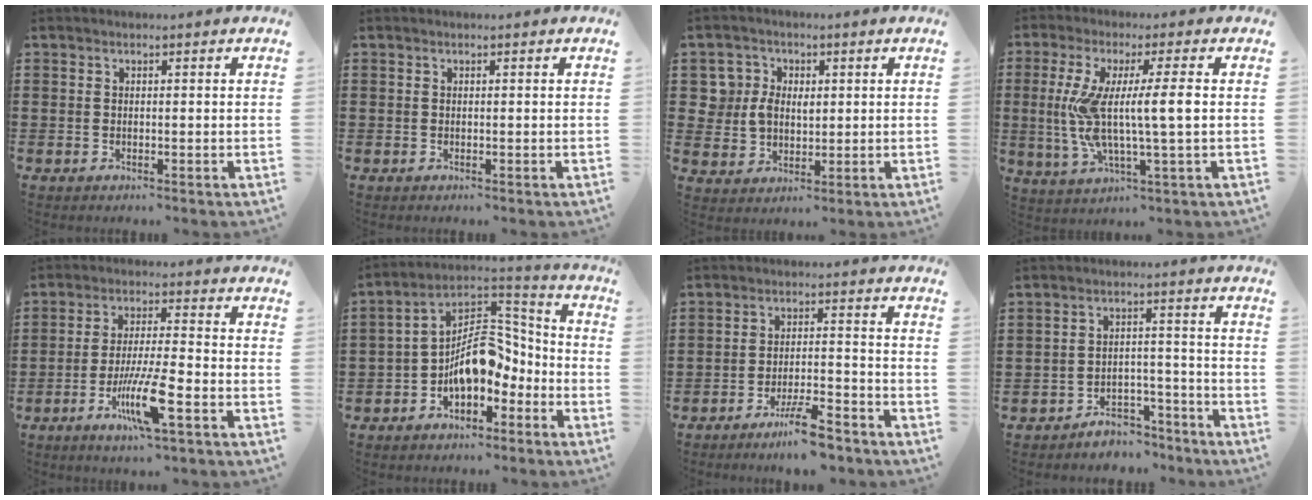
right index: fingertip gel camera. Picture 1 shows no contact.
{"total": 0.0}
{"total": 5.0, "force": [1.4, 4.4, 2.1], "torque": [-0.068, 0.012, 0.023]}
{"total": 10.2, "force": [0.5, 1.1, 10.1], "torque": [-0.212, -0.014, -0.002]}
{"total": 9.2, "force": [-4.1, 1.2, 8.1], "torque": [-0.161, -0.010, -0.077]}
{"total": 9.3, "force": [-2.4, 5.7, 6.9], "torque": [-0.117, 0.001, -0.049]}
{"total": 6.4, "force": [-5.2, 0.5, 3.7], "torque": [-0.065, 0.001, -0.095]}
{"total": 4.3, "force": [-4.0, 1.4, 0.5], "torque": [-0.012, 0.011, -0.082]}